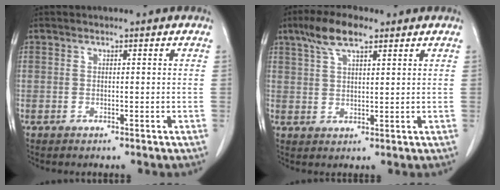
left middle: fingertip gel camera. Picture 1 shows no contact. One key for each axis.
{"total": 6.8, "fx": 4.4, "fy": 1.8, "fz": 4.8, "tx": -0.103, "ty": 0.016, "tz": 0.084}